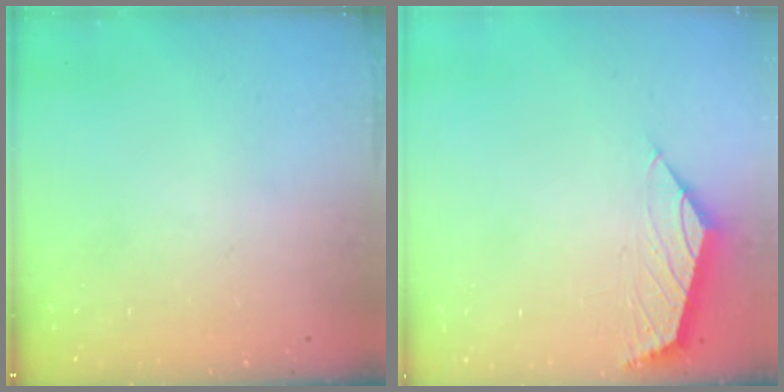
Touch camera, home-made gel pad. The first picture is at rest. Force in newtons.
{"total": 1.4, "press": 1.3, "slide": 0.5}